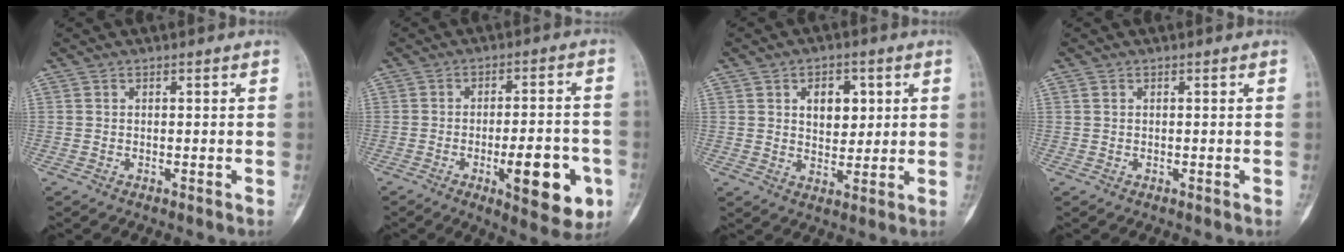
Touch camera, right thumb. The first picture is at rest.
{"total": 13.9, "force": [-4.8, 4.8, 12.2], "torque": [-0.144, 0.015, -0.060]}
{"total": 7.0, "force": [2.1, 4.7, 4.8], "torque": [-0.039, -0.009, 0.035]}
{"total": 0.5, "force": [0.4, 0.3, 0.2], "torque": [-0.005, 0.004, 0.006]}